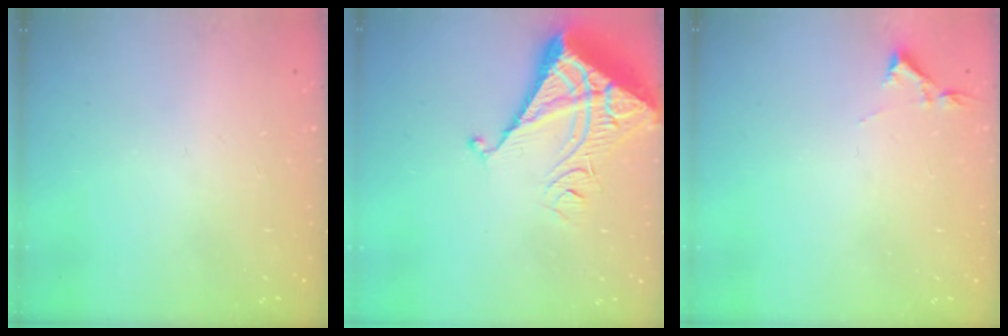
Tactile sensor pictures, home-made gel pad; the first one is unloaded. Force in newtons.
{"total": 7.4, "press": 7.3, "slide": 0.8}
{"total": 2.9, "press": 2.9, "slide": 0.5}